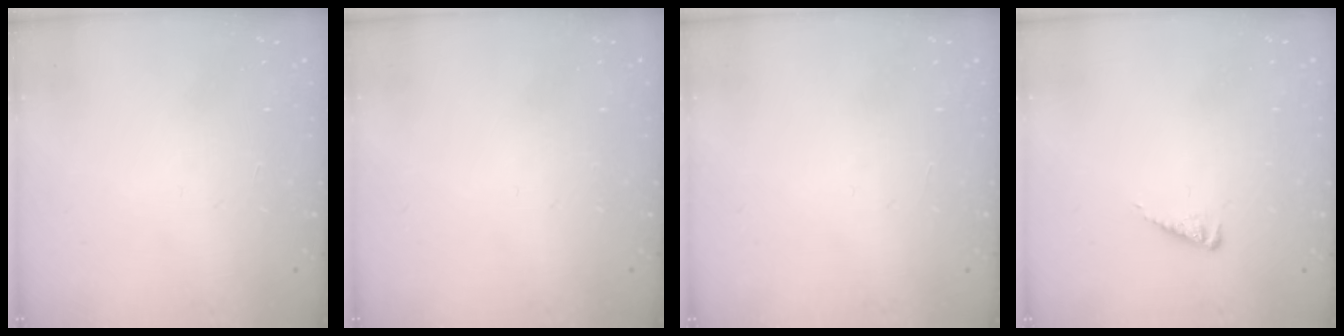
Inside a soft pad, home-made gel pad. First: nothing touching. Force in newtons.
{"total": 0.0}
{"total": 0.0}
{"total": 3.3, "press": 3.2, "slide": 0.3}